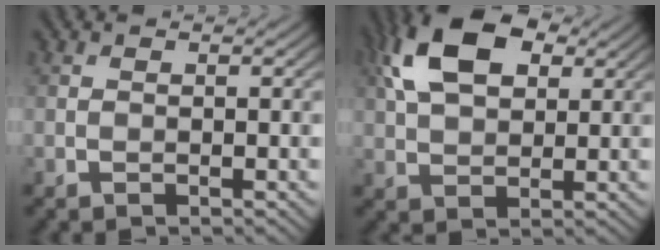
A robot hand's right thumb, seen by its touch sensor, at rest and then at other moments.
{"total": 11.0, "force": [4.2, 6.3, 8.0], "torque": [-0.177, 0.025, 0.075]}